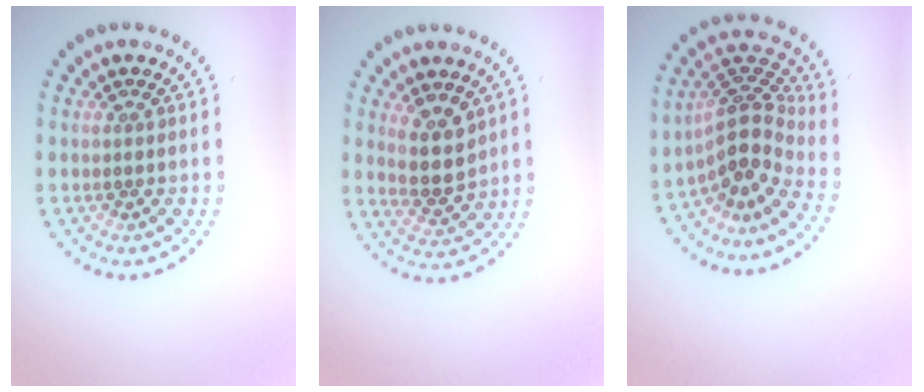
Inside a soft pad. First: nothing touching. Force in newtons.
{"total": 3.6, "press": 3.2, "slide": 1.6}
{"total": 4.2, "press": 2.8, "slide": 3.1}